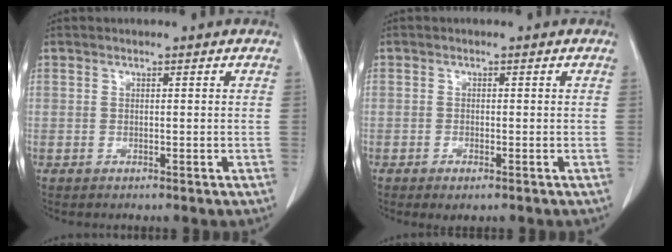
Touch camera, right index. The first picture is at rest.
{"total": 2.0, "force": [-1.2, 0.7, 1.4], "torque": [-0.021, -0.002, -0.013]}